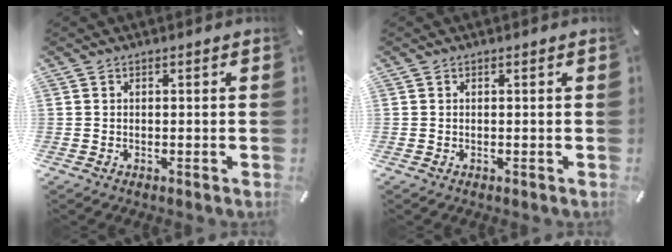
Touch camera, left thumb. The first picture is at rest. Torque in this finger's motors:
{"motor_torque": [-0.29, -0.19, -0.10, 0.14, 0.00]}